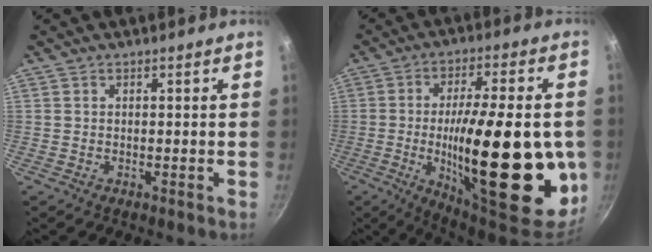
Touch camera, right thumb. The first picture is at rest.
{"total": 31.6, "force": [-4.6, 10.8, 29.3], "torque": [-0.412, -0.002, -0.061]}